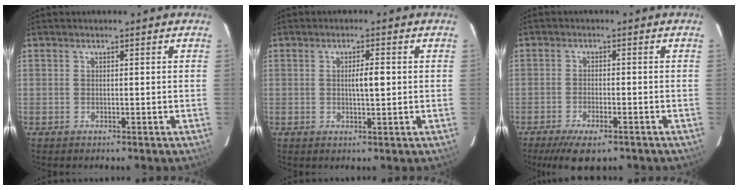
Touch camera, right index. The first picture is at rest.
{"total": 2.8, "force": [0.2, 0.5, 2.8], "torque": [-0.047, 0.002, 0.005]}
{"total": 6.8, "force": [-5.0, 2.0, 4.2], "torque": [-0.068, -0.012, -0.076]}